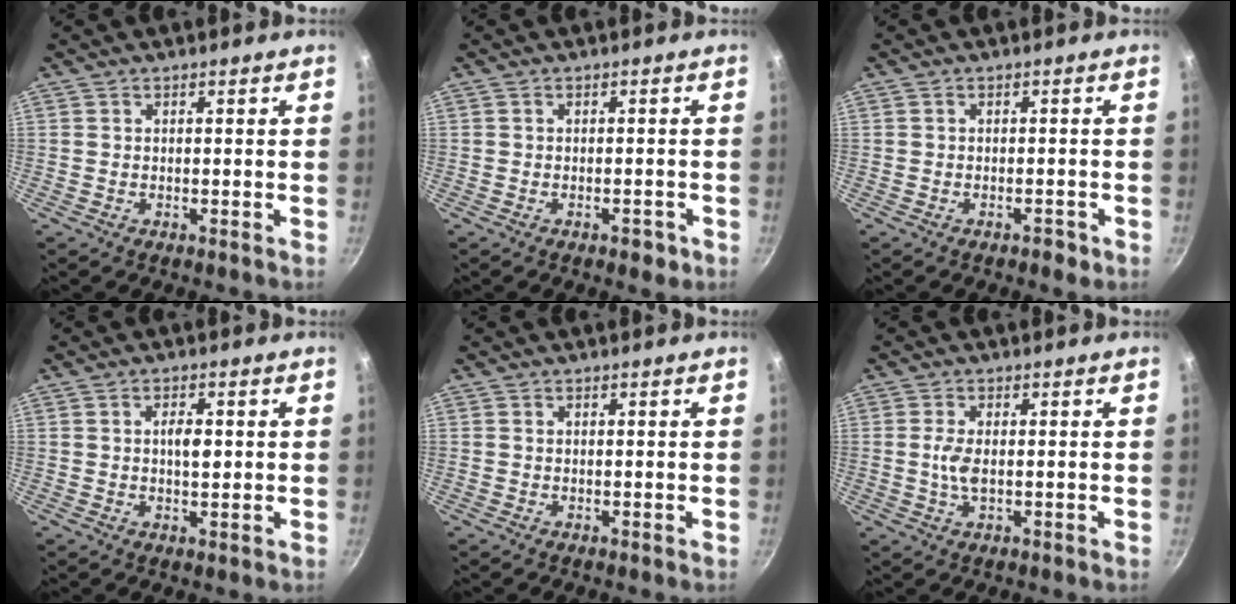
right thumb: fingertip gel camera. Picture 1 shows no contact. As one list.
[{"total": 2.7, "force": [-1.3, 1.4, 1.8], "torque": [-0.016, 0.015, -0.012]}, {"total": 1.9, "force": [-1.1, 0.9, 1.3], "torque": [-0.015, 0.016, -0.011]}, {"total": 3.7, "force": [0.3, 1.8, 3.2], "torque": [-0.043, -0.001, 0.002]}, {"total": 0.0}, {"total": 3.5, "force": [-0.1, 1.5, 3.2], "torque": [-0.072, -0.001, -0.004]}]